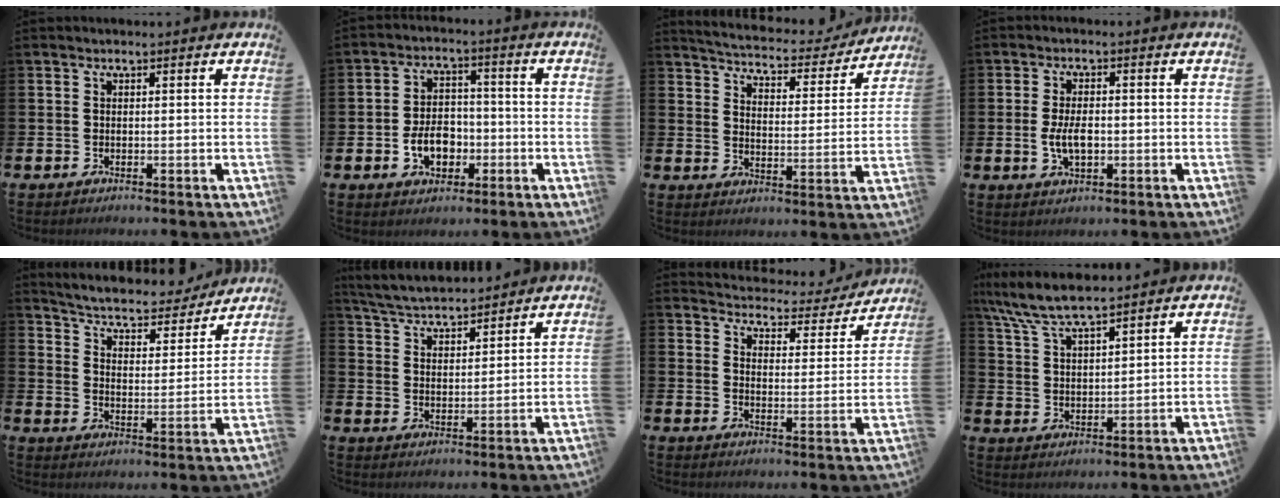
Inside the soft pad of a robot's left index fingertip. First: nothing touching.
{"total": 5.8, "force": [-1.9, 4.1, 3.7], "torque": [-0.049, 0.006, -0.040]}
{"total": 5.3, "force": [5.2, 0.8, 0.8], "torque": [-0.040, -0.044, 0.085]}
{"total": 4.1, "force": [-0.4, 2.1, 3.5], "torque": [-0.062, -0.002, -0.011]}
{"total": 5.5, "force": [5.2, 1.4, 1.2], "torque": [-0.049, -0.044, 0.082]}
{"total": 4.8, "force": [4.7, 0.6, 0.3], "torque": [-0.032, -0.030, 0.085]}
{"total": 4.1, "force": [4.0, 1.0, 0.3], "torque": [-0.027, -0.037, 0.060]}
{"total": 7.1, "force": [6.6, 0.9, 2.5], "torque": [-0.078, -0.022, 0.120]}